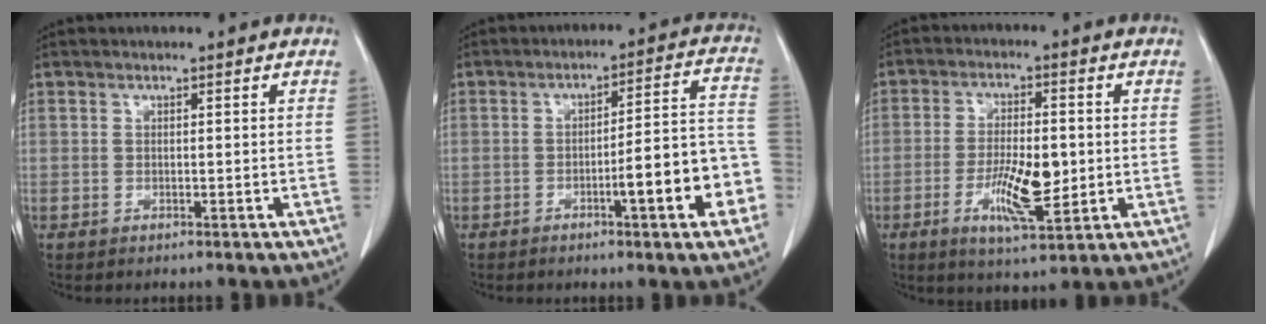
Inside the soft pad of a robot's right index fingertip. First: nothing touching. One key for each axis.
{"total": 12.9, "fx": -4.7, "fy": 1.2, "fz": 12.0, "tx": -0.140, "ty": 0.024, "tz": -0.063}
{"total": 9.1, "fx": -1.8, "fy": 2.5, "fz": 8.6, "tx": -0.156, "ty": -0.008, "tz": -0.025}